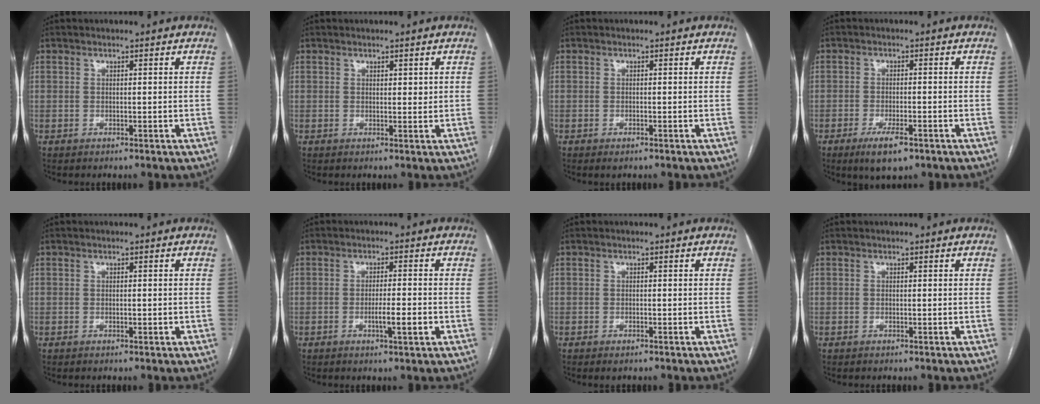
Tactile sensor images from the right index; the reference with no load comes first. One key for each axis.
{"total": 1.2, "fx": 0.6, "fy": 0.5, "fz": 0.8, "tx": -0.010, "ty": -0.003, "tz": 0.009}
{"total": 0.9, "fx": -0.6, "fy": 0.2, "fz": 0.6, "tx": -0.010, "ty": -0.002, "tz": -0.006}
{"total": 5.3, "fx": -3.2, "fy": 1.5, "fz": 3.9, "tx": -0.073, "ty": -0.008, "tz": -0.048}
{"total": 0.6, "fx": -0.2, "fy": 0.0, "fz": 0.6, "tx": -0.010, "ty": -0.002, "tz": -0.001}
{"total": 4.0, "fx": -1.4, "fy": 0.0, "fz": 3.7, "tx": -0.061, "ty": -0.004, "tz": -0.020}
{"total": 0.9, "fx": -0.7, "fy": 0.2, "fz": 0.6, "tx": -0.011, "ty": -0.002, "tz": -0.007}
{"total": 0.0}